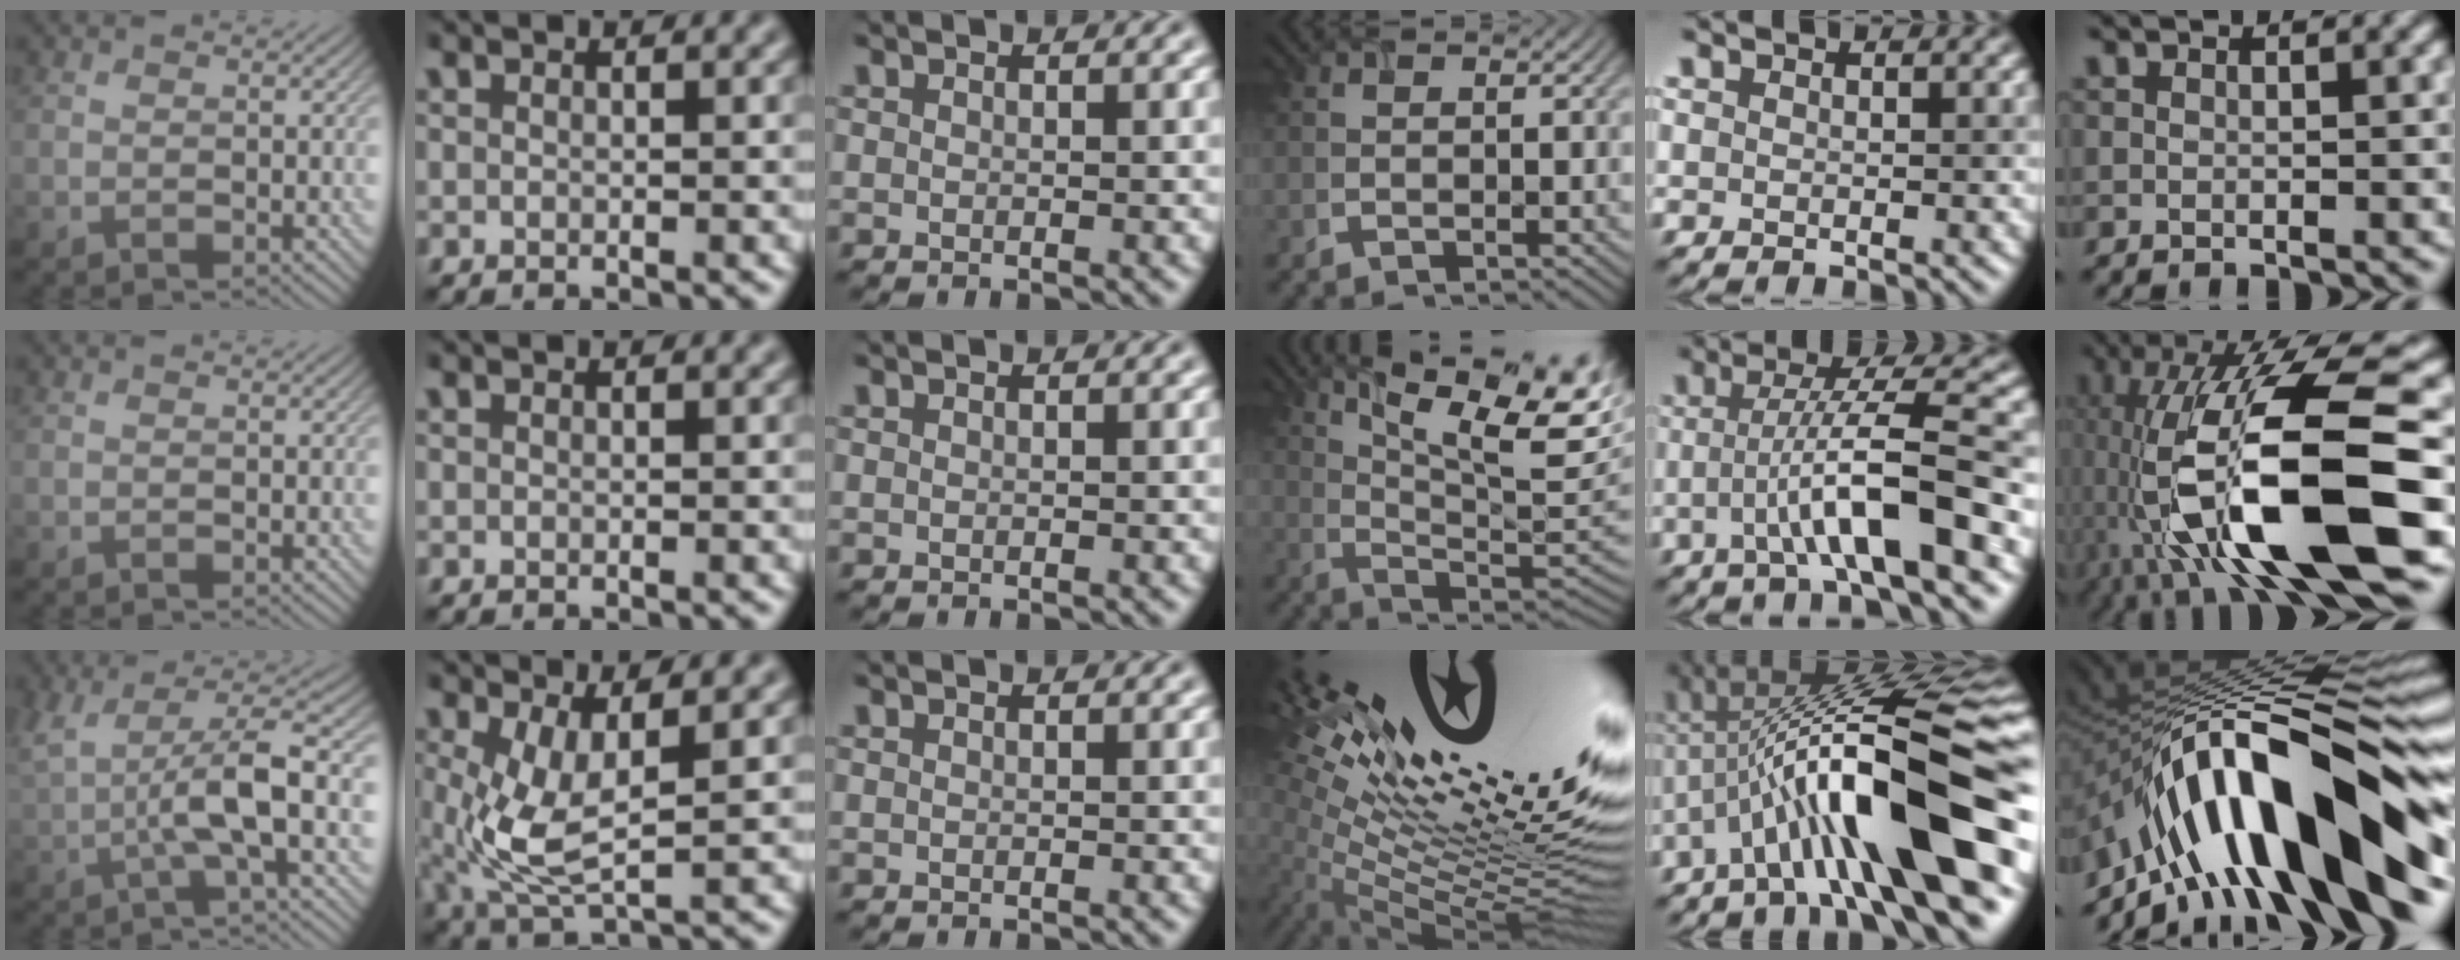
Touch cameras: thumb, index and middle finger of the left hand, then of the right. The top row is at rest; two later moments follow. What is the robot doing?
{"motion": "screw", "object": "timer"}